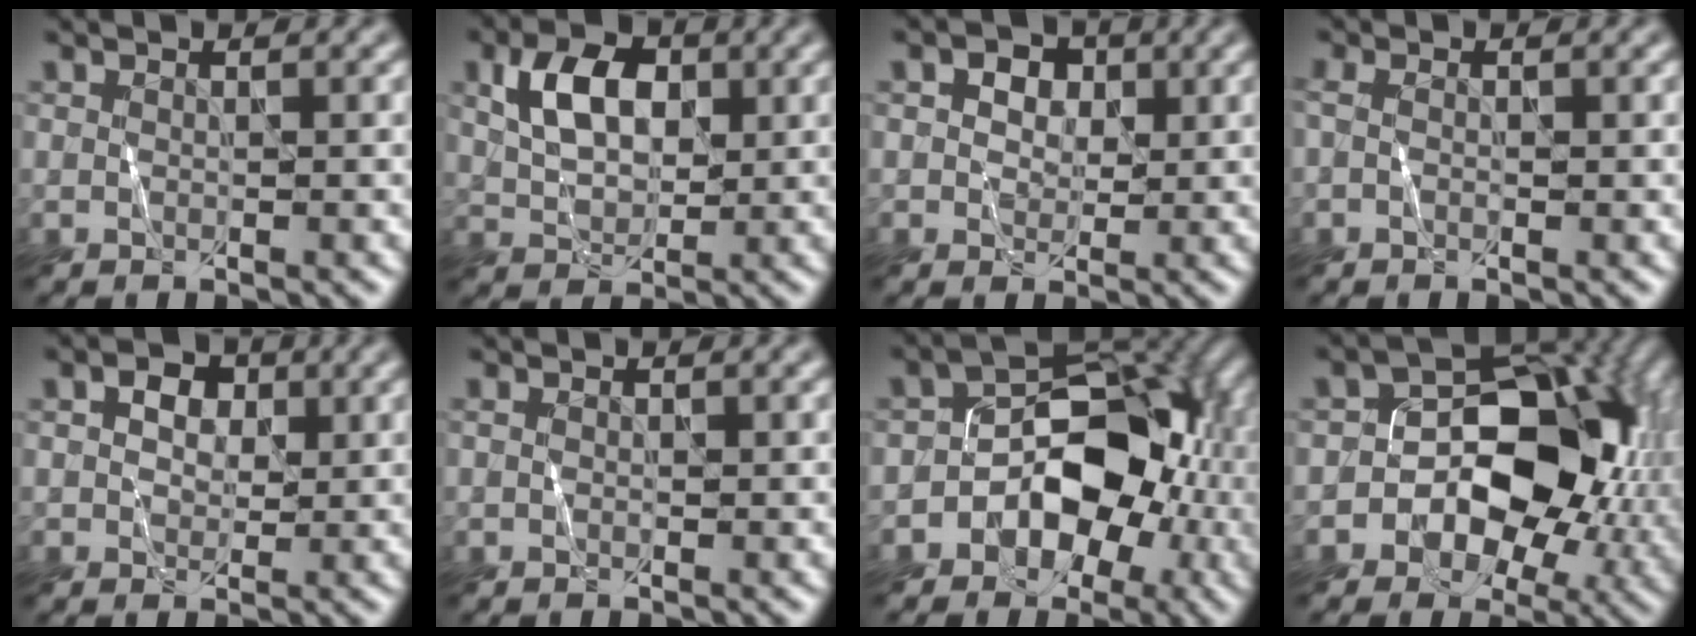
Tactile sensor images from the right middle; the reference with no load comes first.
{"total": 4.7, "force": [1.6, 3.1, 3.1], "torque": [-0.062, 0.013, 0.029]}
{"total": 2.7, "force": [1.1, 2.1, 1.2], "torque": [-0.018, 0.012, 0.011]}
{"total": 0.7, "force": [0.0, 0.4, 0.6], "torque": [-0.021, 0.007, -0.004]}
{"total": 2.1, "force": [0.8, 1.7, 1.0], "torque": [-0.017, 0.010, 0.011]}
{"total": 0.0}
{"total": 7.6, "force": [-2.2, 5.4, 5.0], "torque": [-0.056, 0.013, -0.038]}
{"total": 9.8, "force": [-1.6, 6.8, 7.0], "torque": [-0.079, 0.014, -0.033]}